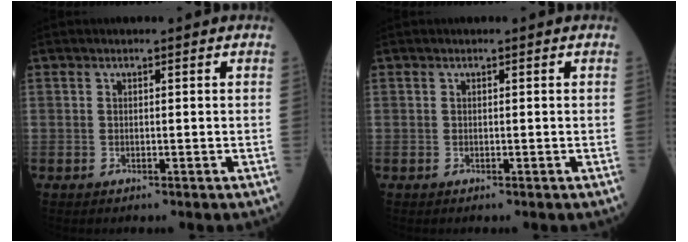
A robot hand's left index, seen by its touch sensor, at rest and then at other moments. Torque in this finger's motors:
{"motor_torque": [0.00, 0.00, 0.00, 0.00]}